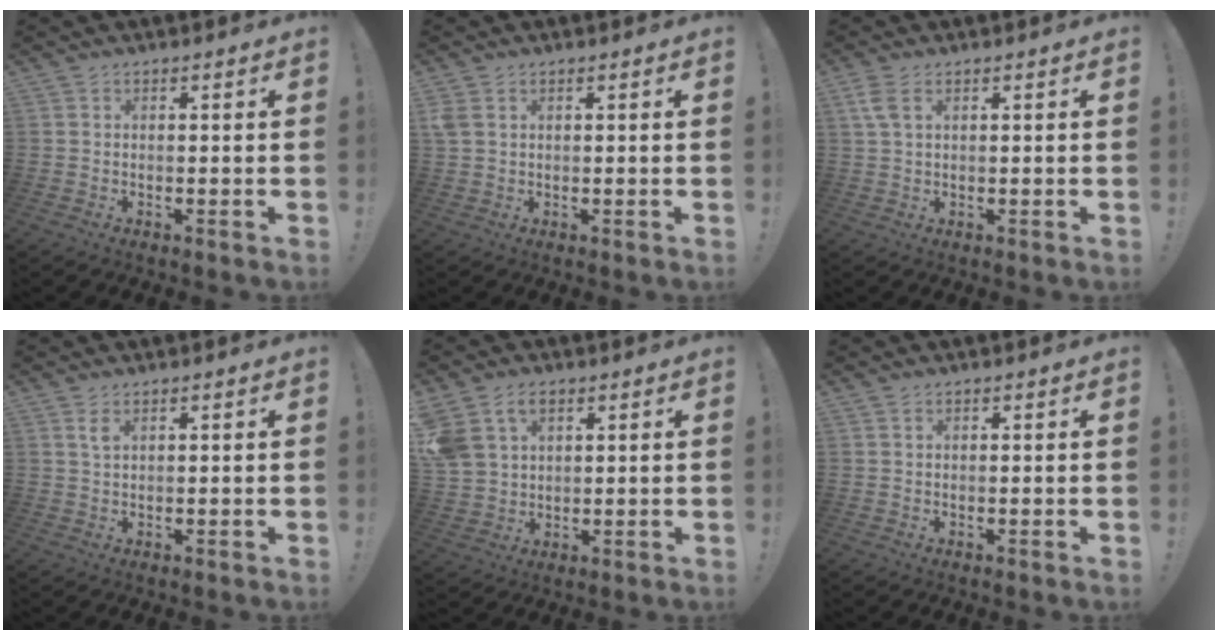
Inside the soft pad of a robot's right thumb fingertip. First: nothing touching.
{"total": 2.7, "force": [1.1, 1.8, 1.7], "torque": [-0.036, 0.003, 0.024]}
{"total": 4.4, "force": [1.8, 2.3, 3.2], "torque": [-0.070, -0.002, 0.033]}
{"total": 2.1, "force": [1.1, 0.8, 1.6], "torque": [-0.032, 0.000, 0.019]}
{"total": 9.4, "force": [4.8, 6.6, 4.6], "torque": [-0.089, -0.013, 0.098]}
{"total": 0.6, "force": [0.5, 0.2, 0.1], "torque": [-0.004, 0.000, 0.011]}